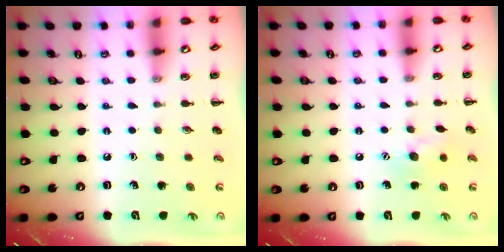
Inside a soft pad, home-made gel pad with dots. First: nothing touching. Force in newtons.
{"total": 8.3, "press": 8.2, "slide": 1.2}